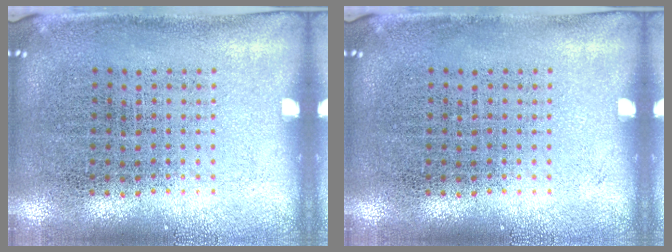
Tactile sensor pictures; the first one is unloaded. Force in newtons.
{"total": 0.0}